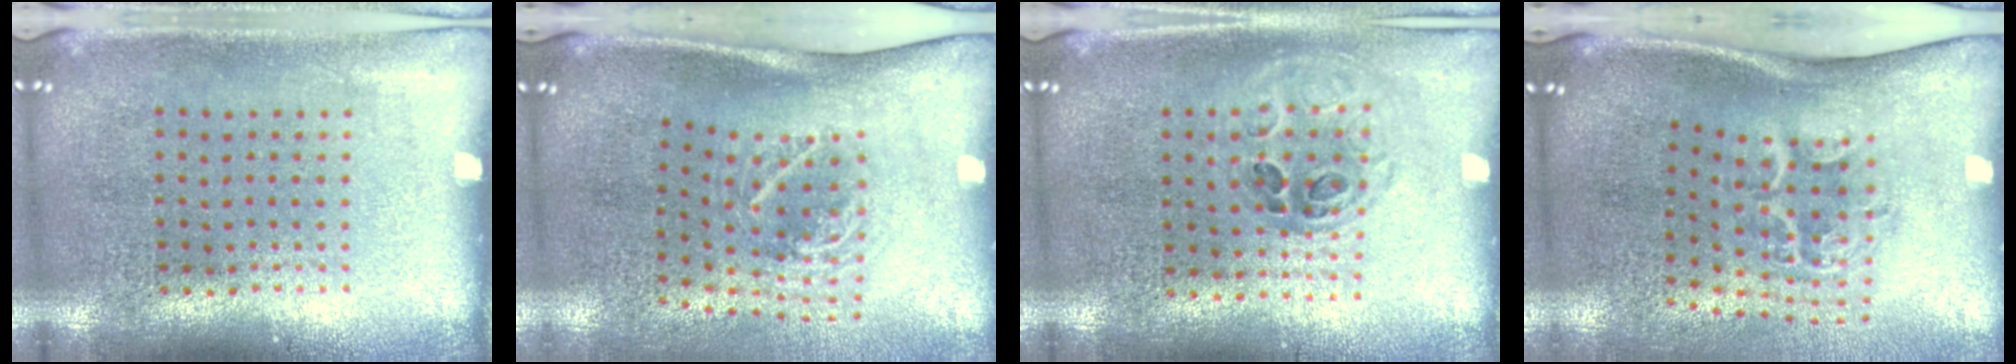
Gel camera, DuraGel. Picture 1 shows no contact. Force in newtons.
{"total": 1.9, "press": 1.2, "slide": 1.5}
{"total": 1.0, "press": 0.9, "slide": 0.3}
{"total": 2.2, "press": 1.4, "slide": 1.7}